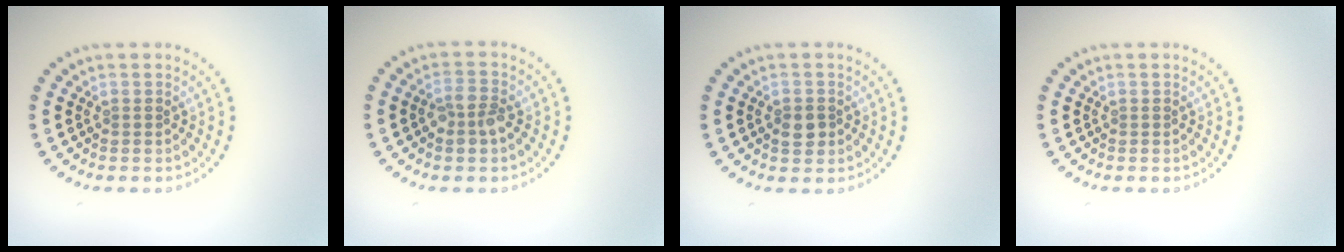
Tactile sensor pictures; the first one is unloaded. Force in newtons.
{"total": 2.4, "press": 2.4, "slide": 0.5}
{"total": 1.7, "press": 1.7, "slide": 0.3}
{"total": 0.0}